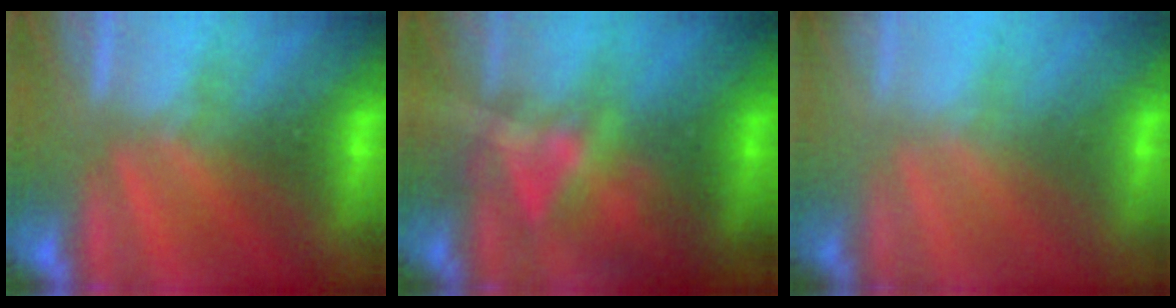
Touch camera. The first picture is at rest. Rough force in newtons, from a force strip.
{"total": 3.9}
{"total": 1.5}